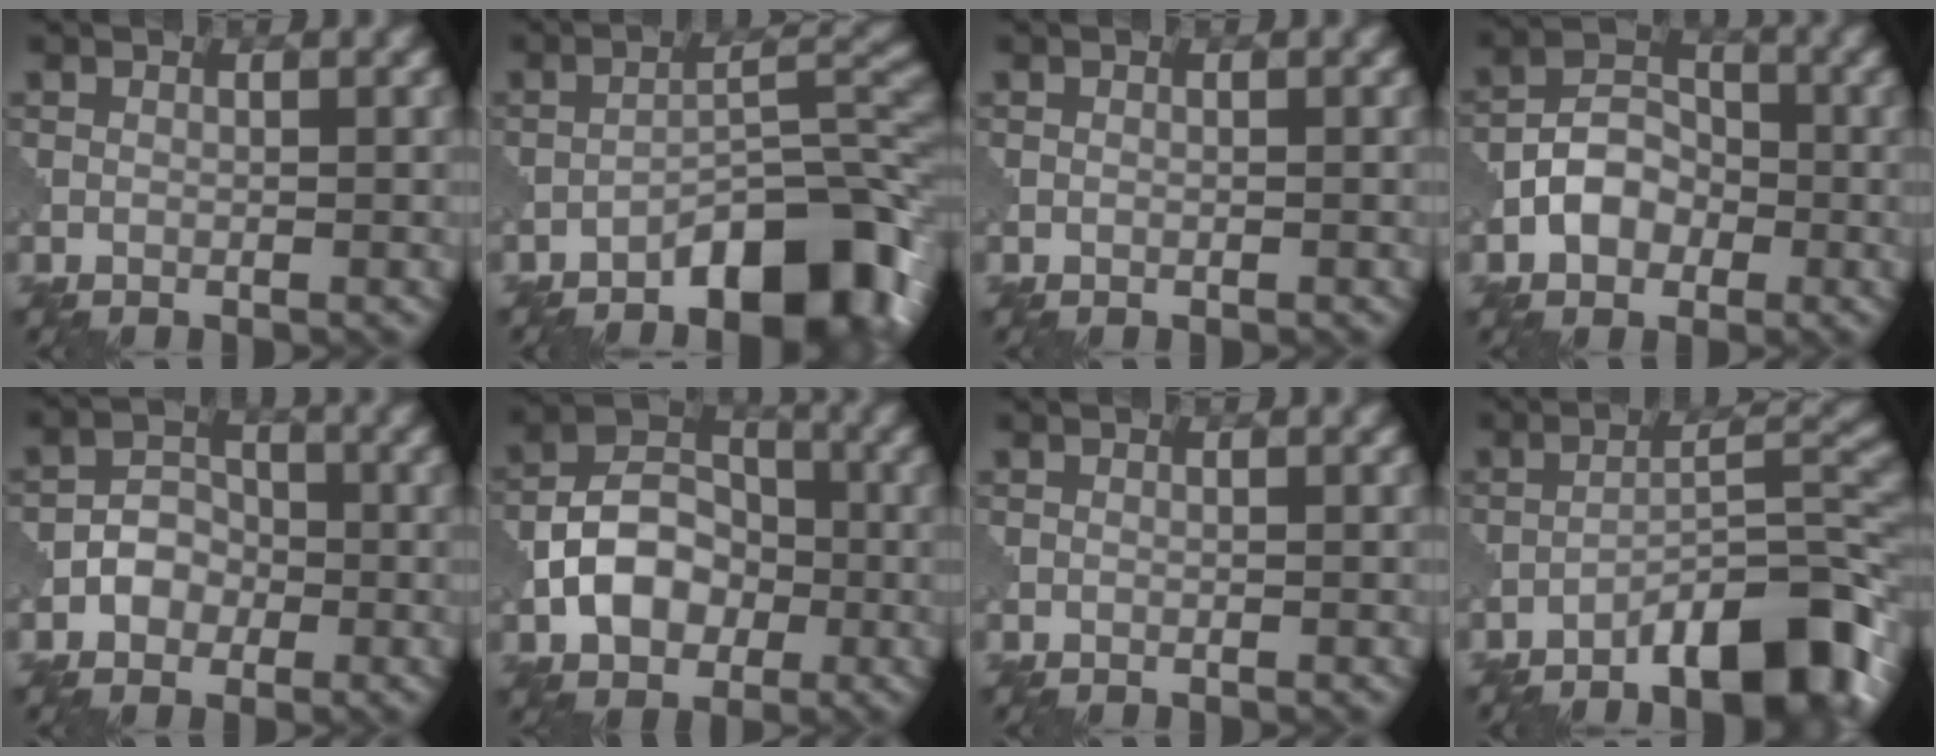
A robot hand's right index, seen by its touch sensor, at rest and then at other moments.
{"total": 9.1, "force": [-5.8, 3.1, 6.2], "torque": [-0.074, 0.020, -0.096]}
{"total": 0.0}
{"total": 4.1, "force": [-1.6, 3.0, 2.2], "torque": [-0.032, 0.008, -0.033]}
{"total": 2.7, "force": [-1.1, 2.3, 1.1], "torque": [-0.012, 0.008, -0.021]}
{"total": 6.4, "force": [-1.8, 4.7, 4.0], "torque": [-0.064, 0.008, -0.038]}
{"total": 0.0}
{"total": 9.4, "force": [-6.3, 2.4, 6.6], "torque": [-0.089, 0.015, -0.105]}